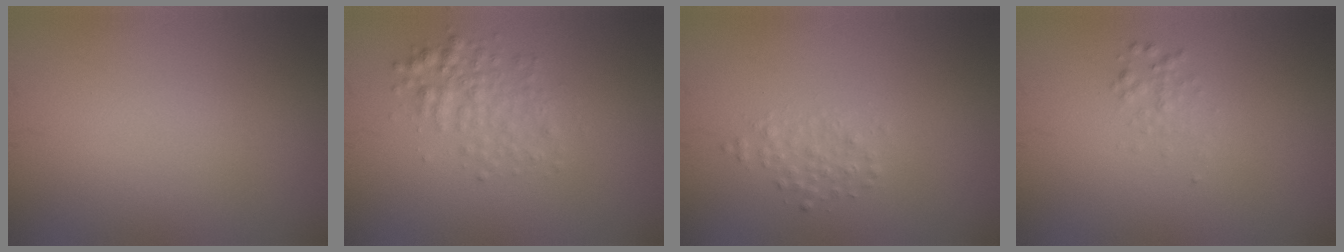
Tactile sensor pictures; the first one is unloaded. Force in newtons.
{"total": 2.6, "press": 2.6, "slide": 0.1}
{"total": 1.4, "press": 1.4, "slide": 0.0}
{"total": 1.0, "press": 1.0, "slide": 0.0}